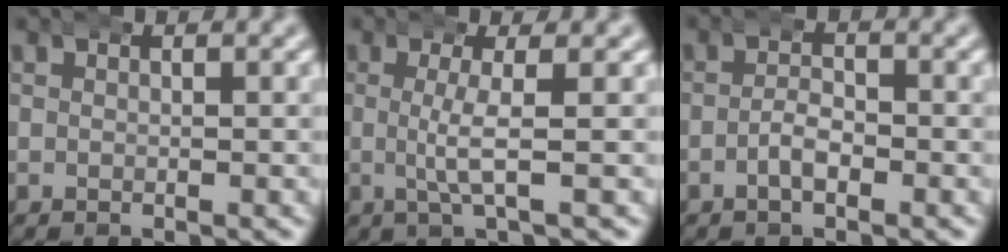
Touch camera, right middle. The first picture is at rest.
{"total": 3.0, "force": [0.4, -0.2, 3.0], "torque": [-0.056, 0.001, 0.005]}
{"total": 2.2, "force": [-1.4, 0.8, 1.5], "torque": [-0.018, 0.001, -0.030]}